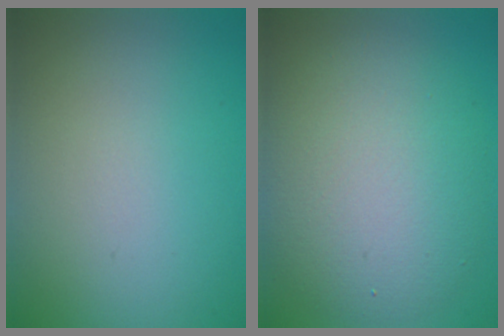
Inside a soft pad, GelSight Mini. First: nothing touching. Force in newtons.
{"total": 7.6, "press": 7.6, "slide": 0.6}